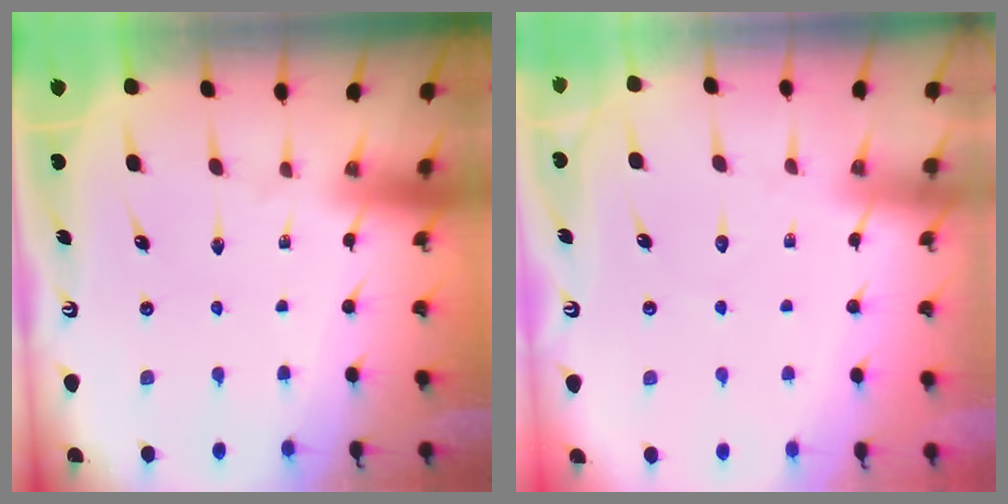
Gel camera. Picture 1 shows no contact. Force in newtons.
{"total": 4.9, "press": 4.9, "slide": 0.6}